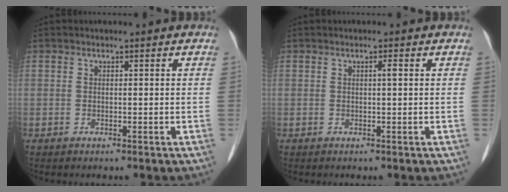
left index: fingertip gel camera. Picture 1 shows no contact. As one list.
[{"total": 0.7, "force": [0.2, 0.0, 0.7], "torque": [-0.013, 0.000, 0.004]}]